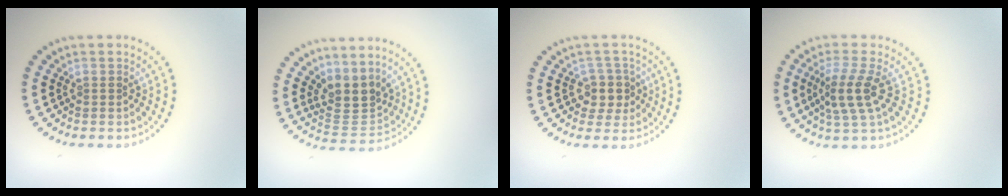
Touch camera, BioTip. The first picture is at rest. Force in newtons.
{"total": 3.4, "press": 2.9, "slide": 1.8}
{"total": 2.7, "press": 2.3, "slide": 1.4}
{"total": 3.5, "press": 3.0, "slide": 1.8}